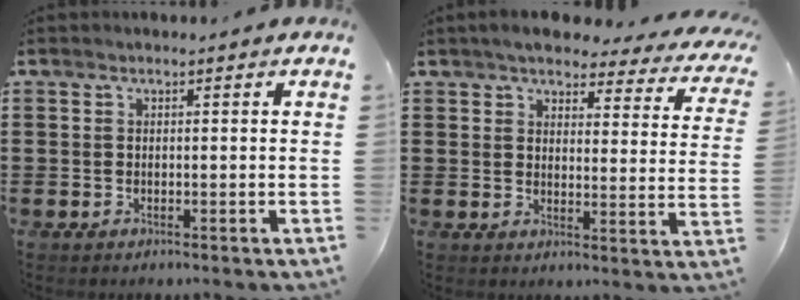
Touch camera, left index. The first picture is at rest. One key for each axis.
{"total": 4.8, "fx": 4.4, "fy": 0.8, "fz": 1.8, "tx": -0.050, "ty": -0.028, "tz": 0.073}